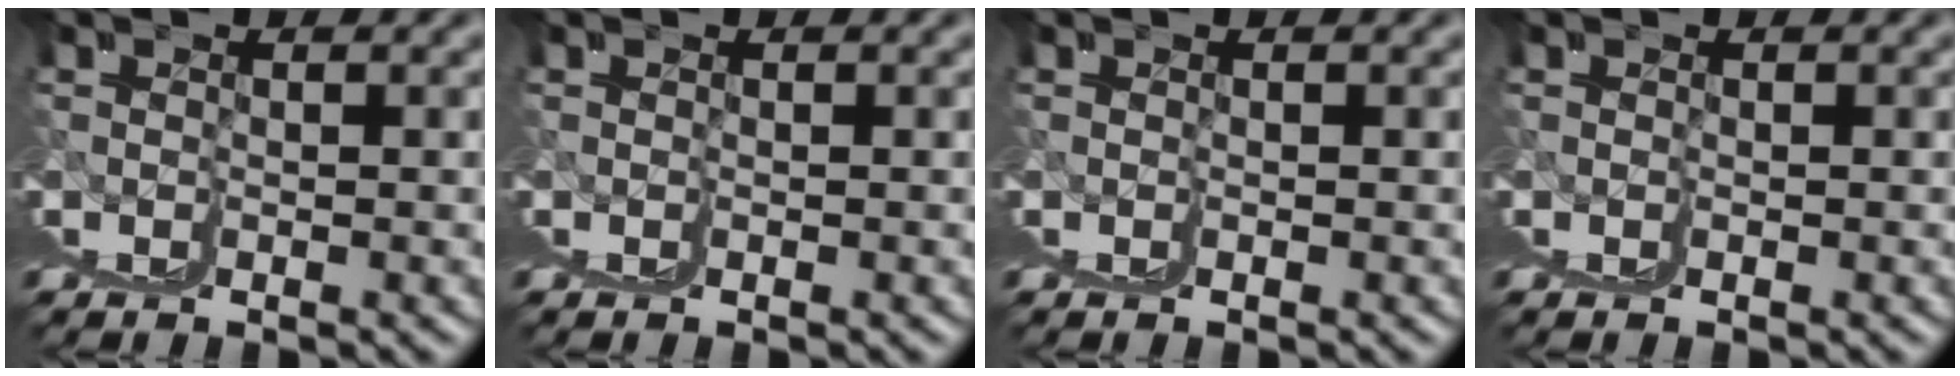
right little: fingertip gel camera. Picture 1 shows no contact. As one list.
[{"total": 0.0}, {"total": 0.0}, {"total": 0.0}]